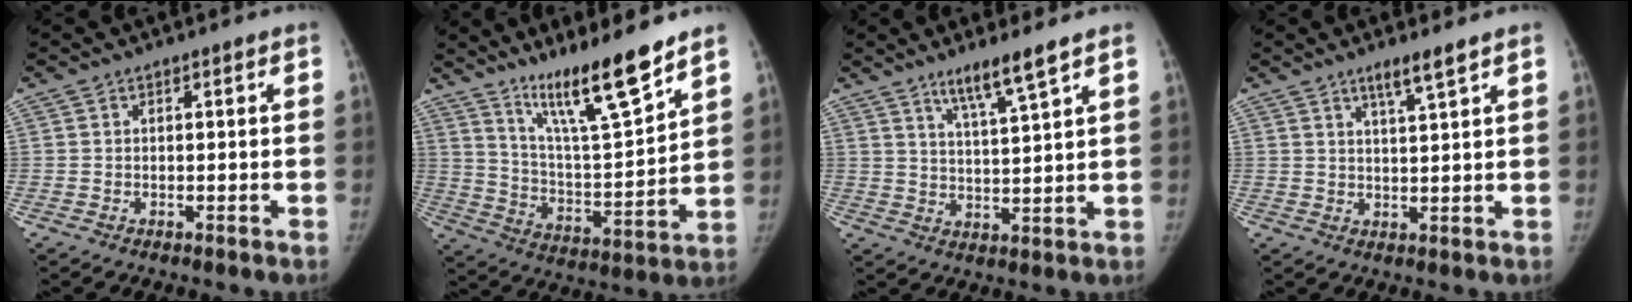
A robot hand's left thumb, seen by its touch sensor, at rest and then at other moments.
{"total": 16.1, "force": [11.9, 1.8, 10.8], "torque": [-0.163, -0.082, 0.215]}
{"total": 7.1, "force": [5.0, 0.1, 5.0], "torque": [-0.091, -0.035, 0.093]}
{"total": 4.2, "force": [3.0, 0.1, 3.0], "torque": [-0.052, -0.022, 0.055]}